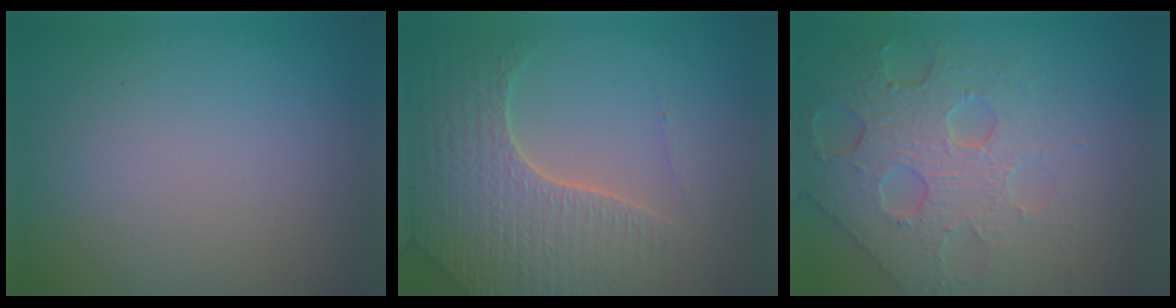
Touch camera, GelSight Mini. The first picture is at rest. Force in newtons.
{"total": 4.7, "press": 4.6, "slide": 1.2}
{"total": 7.9, "press": 5.6, "slide": 5.6}